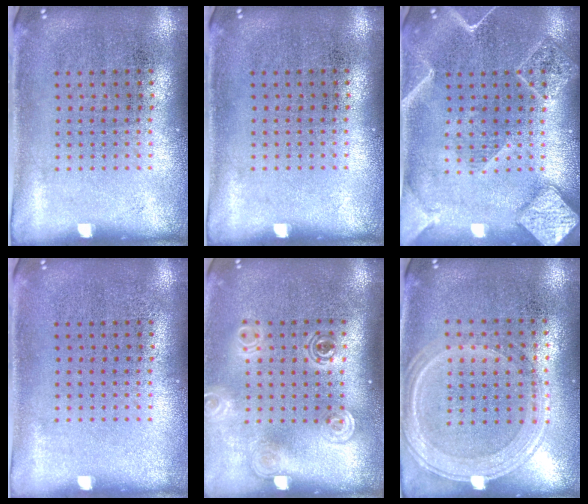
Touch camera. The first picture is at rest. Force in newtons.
{"total": 0.0}
{"total": 2.1, "press": 2.1, "slide": 0.2}
{"total": 0.0}
{"total": 1.9, "press": 1.4, "slide": 1.2}
{"total": 1.2, "press": 1.2, "slide": 0.3}